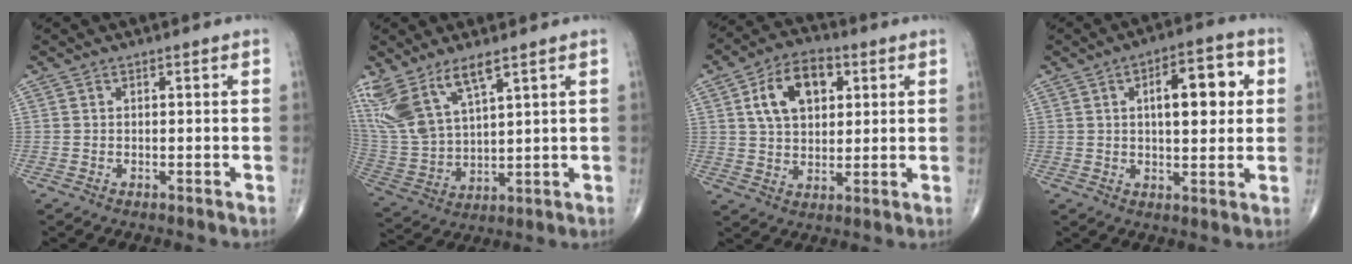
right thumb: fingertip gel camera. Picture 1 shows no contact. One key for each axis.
{"total": 13.2, "fx": 8.3, "fy": 4.7, "fz": 9.1, "tx": -0.198, "ty": -0.027, "tz": 0.185}
{"total": 11.9, "fx": 3.9, "fy": 7.4, "fz": 8.5, "tx": -0.123, "ty": 0.002, "tz": 0.063}
{"total": 11.6, "fx": 2.6, "fy": 5.0, "fz": 10.1, "tx": -0.120, "ty": 0.009, "tz": 0.035}